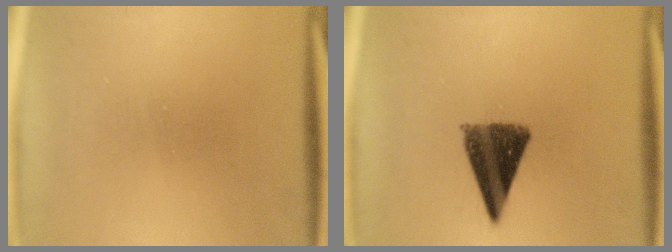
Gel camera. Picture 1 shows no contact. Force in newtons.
{"total": 10.1}